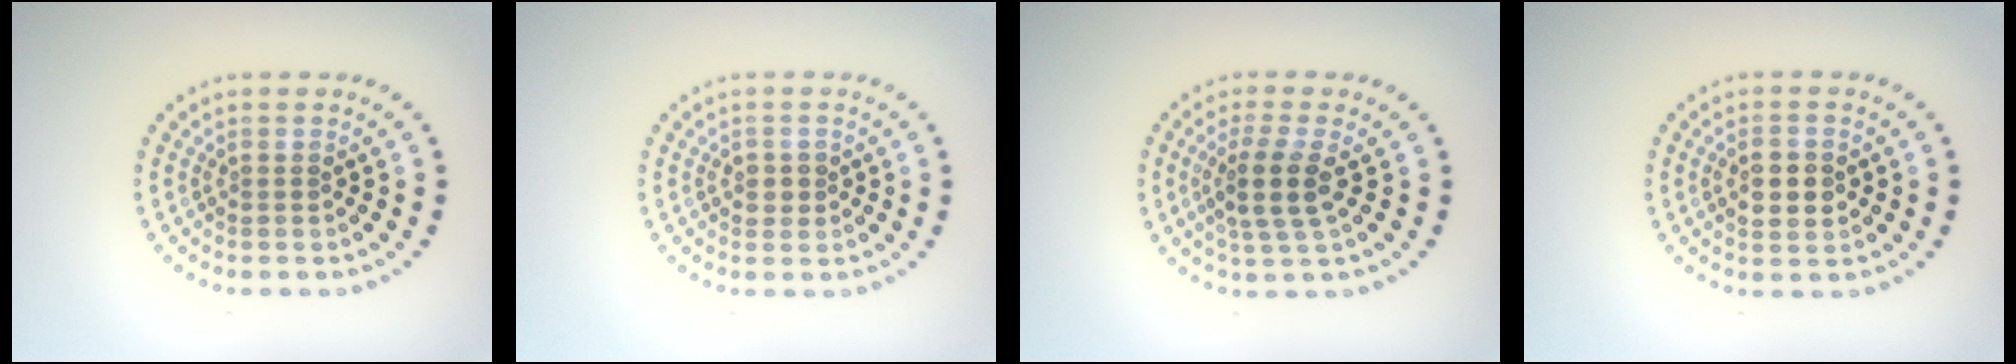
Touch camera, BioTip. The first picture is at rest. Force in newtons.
{"total": 1.2, "press": 1.1, "slide": 0.5}
{"total": 3.4, "press": 2.8, "slide": 1.9}
{"total": 2.9, "press": 2.9, "slide": 0.2}